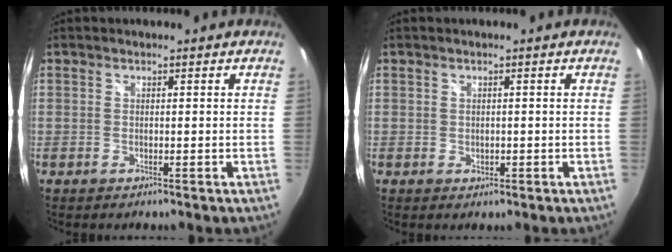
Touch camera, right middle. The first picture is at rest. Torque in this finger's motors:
{"motor_torque": [-0.13, -0.10, 0.04, 0.00]}